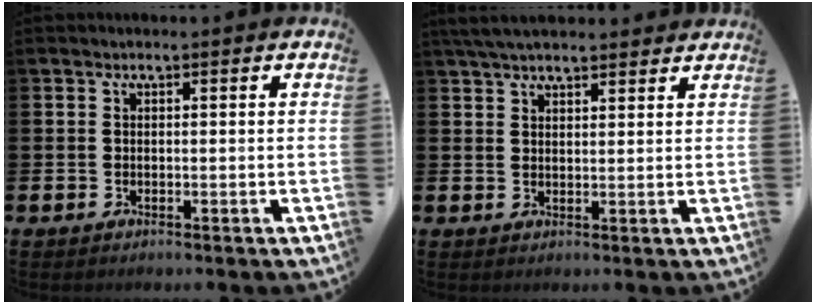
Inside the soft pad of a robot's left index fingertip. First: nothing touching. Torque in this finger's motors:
{"motor_torque": [1.10, -1.04, 0.60, 0.21]}